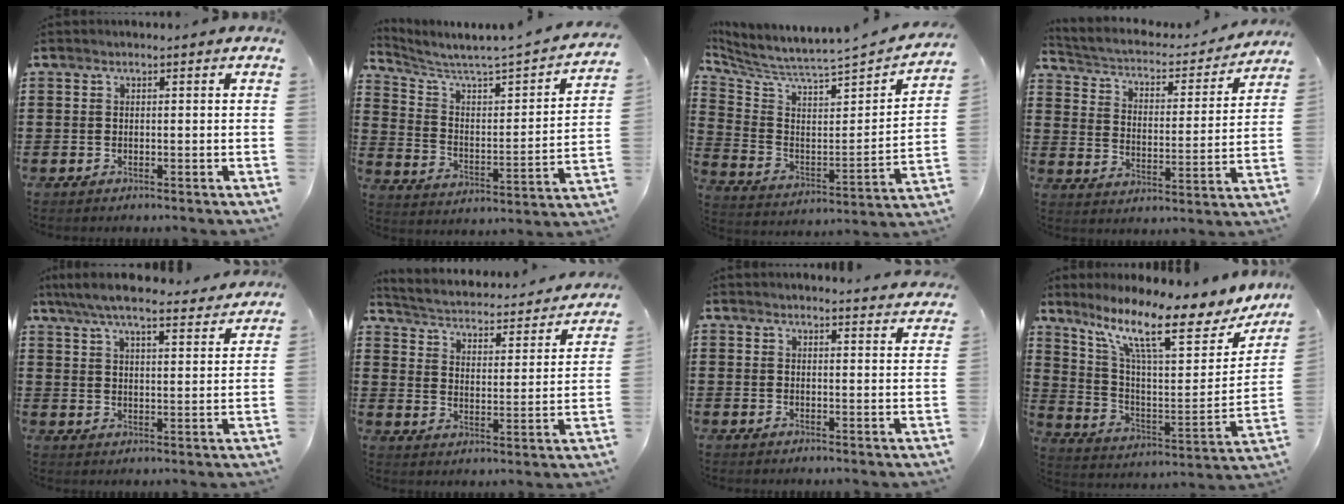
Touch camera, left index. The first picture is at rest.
{"total": 3.1, "force": [2.5, 0.3, 1.7], "torque": [-0.052, -0.035, 0.029]}
{"total": 3.9, "force": [3.7, 0.0, 1.5], "torque": [-0.053, -0.051, 0.052]}
{"total": 2.8, "force": [2.4, 0.9, 1.1], "torque": [-0.040, -0.023, 0.029]}
{"total": 7.2, "force": [6.5, 0.7, 3.1], "torque": [-0.082, -0.028, 0.114]}
{"total": 2.2, "force": [2.2, 0.1, 0.5], "torque": [-0.029, -0.028, 0.024]}
{"total": 2.4, "force": [2.4, -0.1, 0.1], "torque": [-0.009, -0.008, 0.046]}
{"total": 13.8, "force": [9.8, 2.5, 9.4], "torque": [-0.192, -0.066, 0.158]}